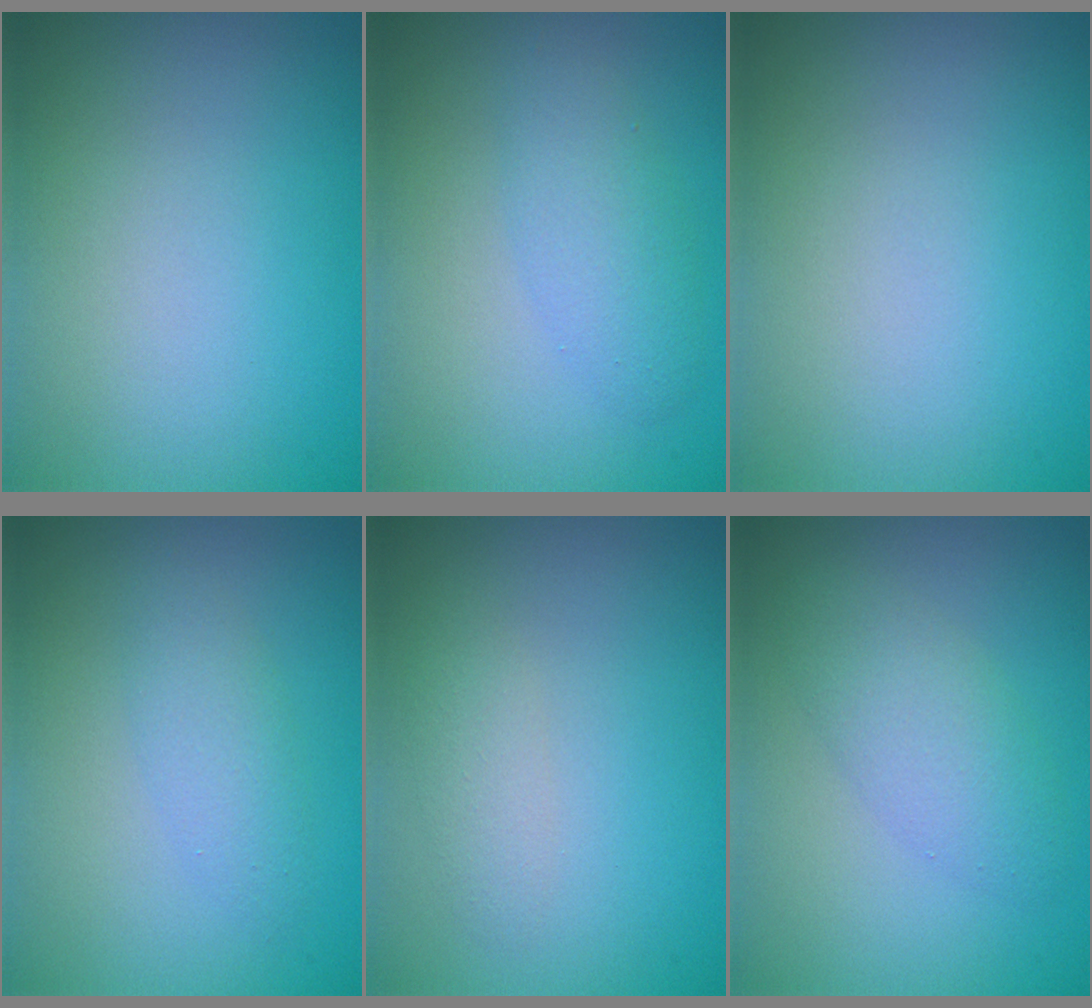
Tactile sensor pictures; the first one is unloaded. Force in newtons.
{"total": 2.4, "press": 2.4, "slide": 0.1}
{"total": 0.0}
{"total": 2.0, "press": 2.0, "slide": 0.1}
{"total": 1.4, "press": 1.4, "slide": 0.1}
{"total": 3.0, "press": 3.0, "slide": 0.1}